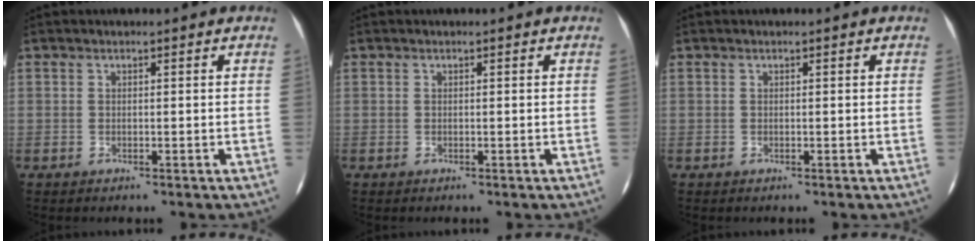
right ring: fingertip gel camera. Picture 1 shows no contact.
{"total": 0.0}
{"total": 0.0}